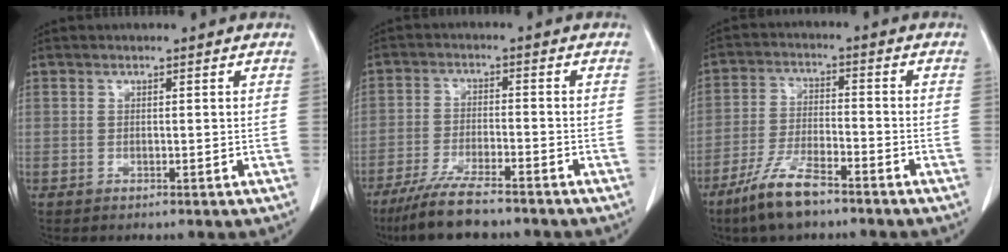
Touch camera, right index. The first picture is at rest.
{"total": 9.6, "force": [-7.9, 1.1, 5.3], "torque": [-0.096, -0.025, -0.133]}
{"total": 8.6, "force": [-6.3, 1.7, 5.7], "torque": [-0.121, -0.015, -0.120]}